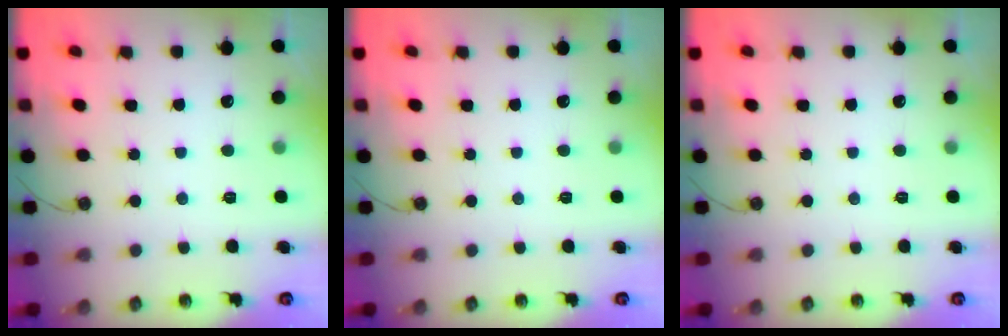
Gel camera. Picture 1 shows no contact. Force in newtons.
{"total": 0.0}
{"total": 0.0}